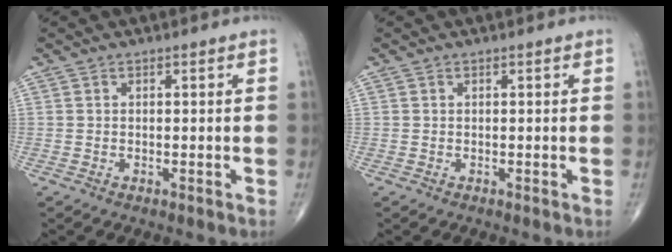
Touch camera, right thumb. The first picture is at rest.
{"total": 0.0}